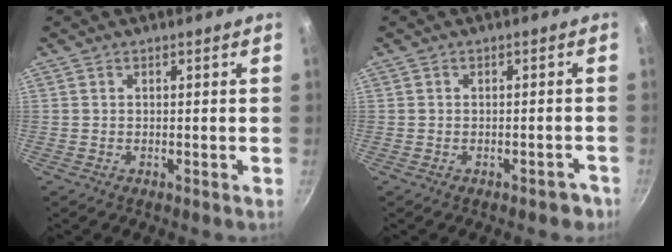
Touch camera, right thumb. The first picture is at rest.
{"total": 2.6, "force": [-1.8, 1.4, 1.3], "torque": [0.002, 0.033, -0.003]}